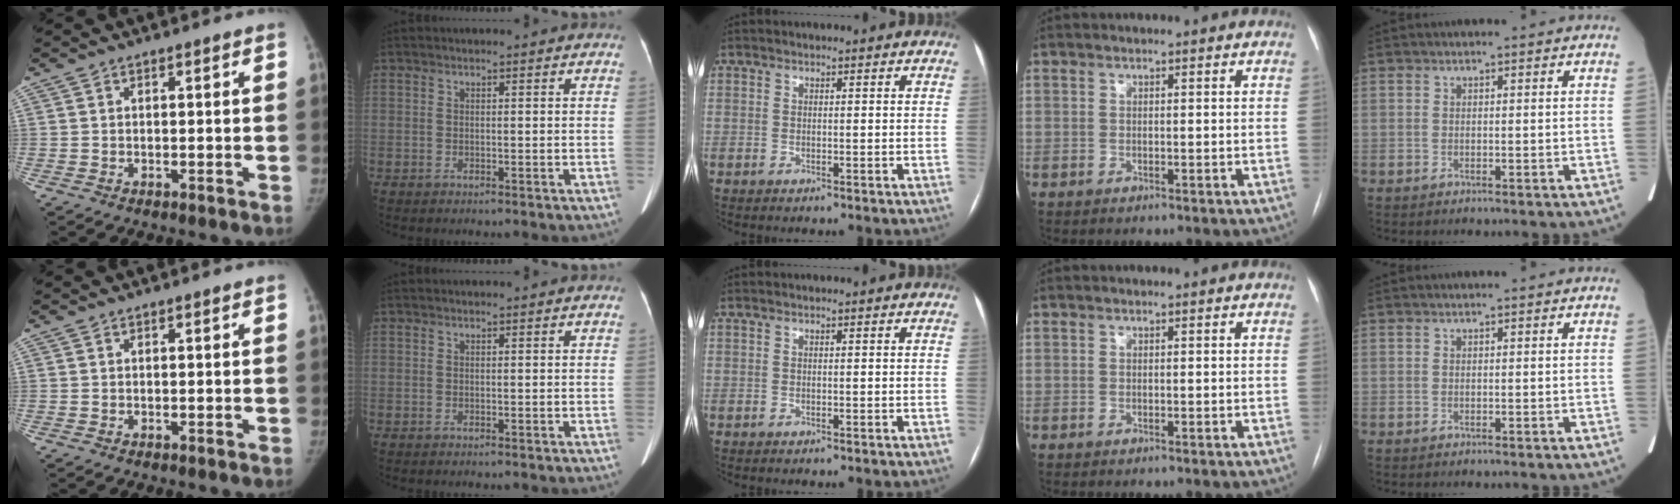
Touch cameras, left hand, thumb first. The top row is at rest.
{}